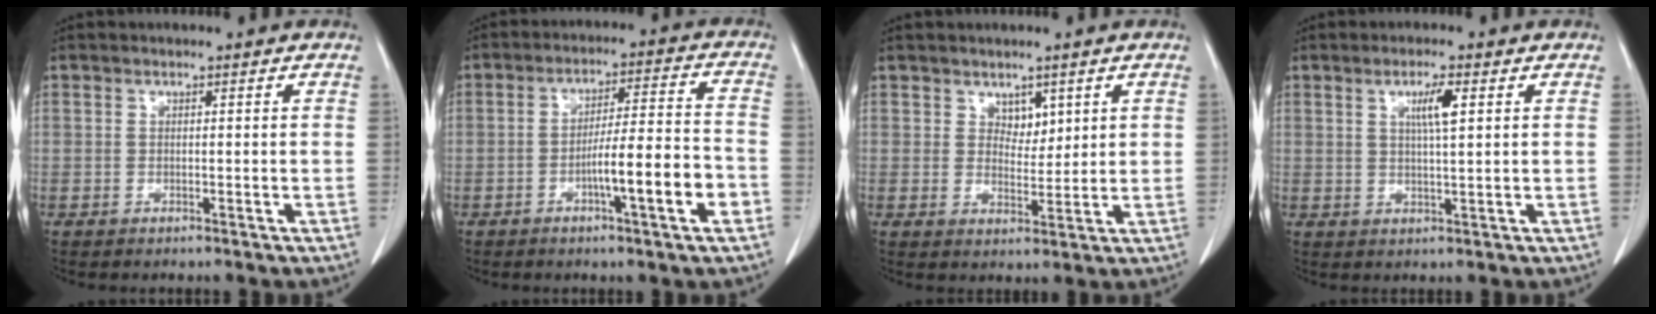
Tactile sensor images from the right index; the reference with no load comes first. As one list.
[{"total": 10.4, "force": [-3.9, 0.4, 9.6], "torque": [-0.149, 0.007, -0.060]}, {"total": 3.1, "force": [1.7, 1.9, 1.7], "torque": [-0.020, -0.003, 0.032]}, {"total": 3.9, "force": [1.4, 0.2, 3.7], "torque": [-0.063, -0.001, 0.023]}]